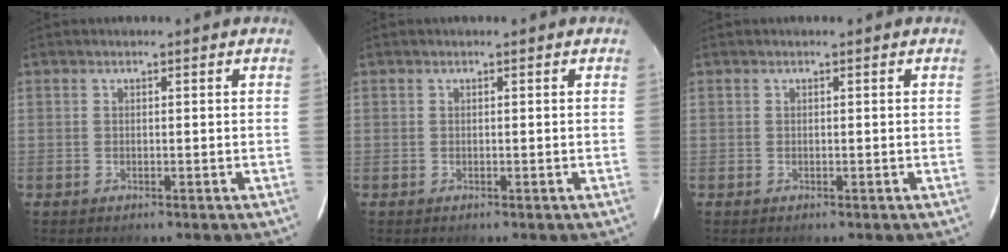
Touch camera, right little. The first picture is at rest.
{"total": 0.0}
{"total": 0.0}